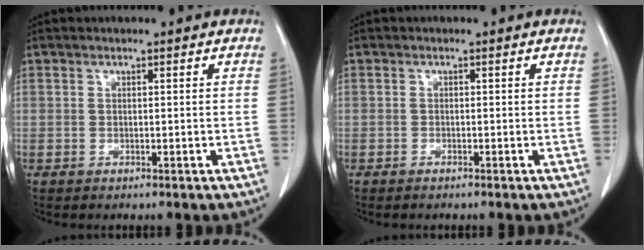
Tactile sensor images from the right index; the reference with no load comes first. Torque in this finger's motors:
{"motor_torque": [0.01, -0.02, -0.02, 0.00]}